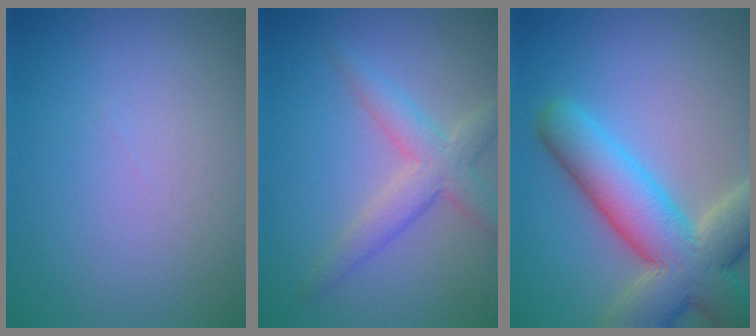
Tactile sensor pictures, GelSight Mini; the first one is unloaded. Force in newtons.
{"total": 3.8, "press": 3.8, "slide": 0.2}
{"total": 9.9, "press": 9.9, "slide": 0.8}